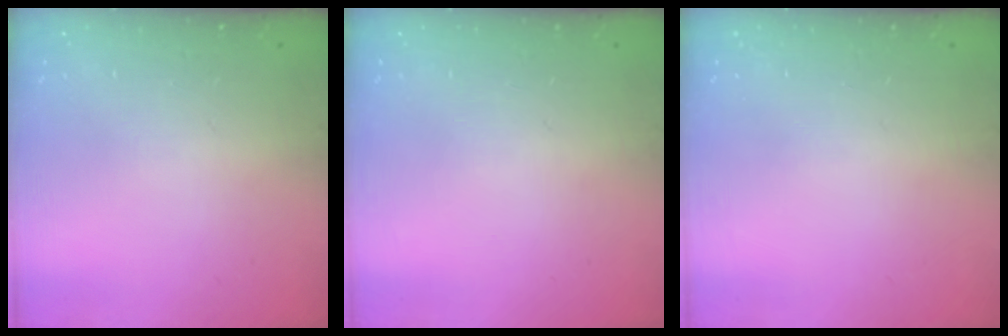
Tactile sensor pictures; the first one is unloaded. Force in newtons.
{"total": 0.0}
{"total": 0.0}